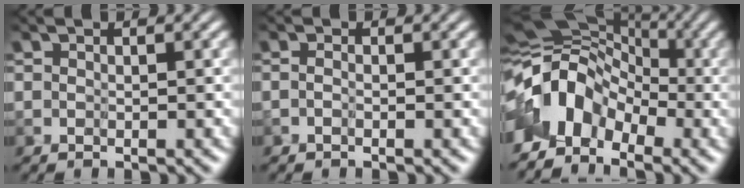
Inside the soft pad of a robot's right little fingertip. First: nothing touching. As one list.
[{"total": 0.7, "force": [-0.7, -0.1, -0.1], "torque": [0.009, 0.005, -0.012]}, {"total": 5.7, "force": [-3.4, 3.4, 3.0], "torque": [-0.055, 0.017, -0.076]}]